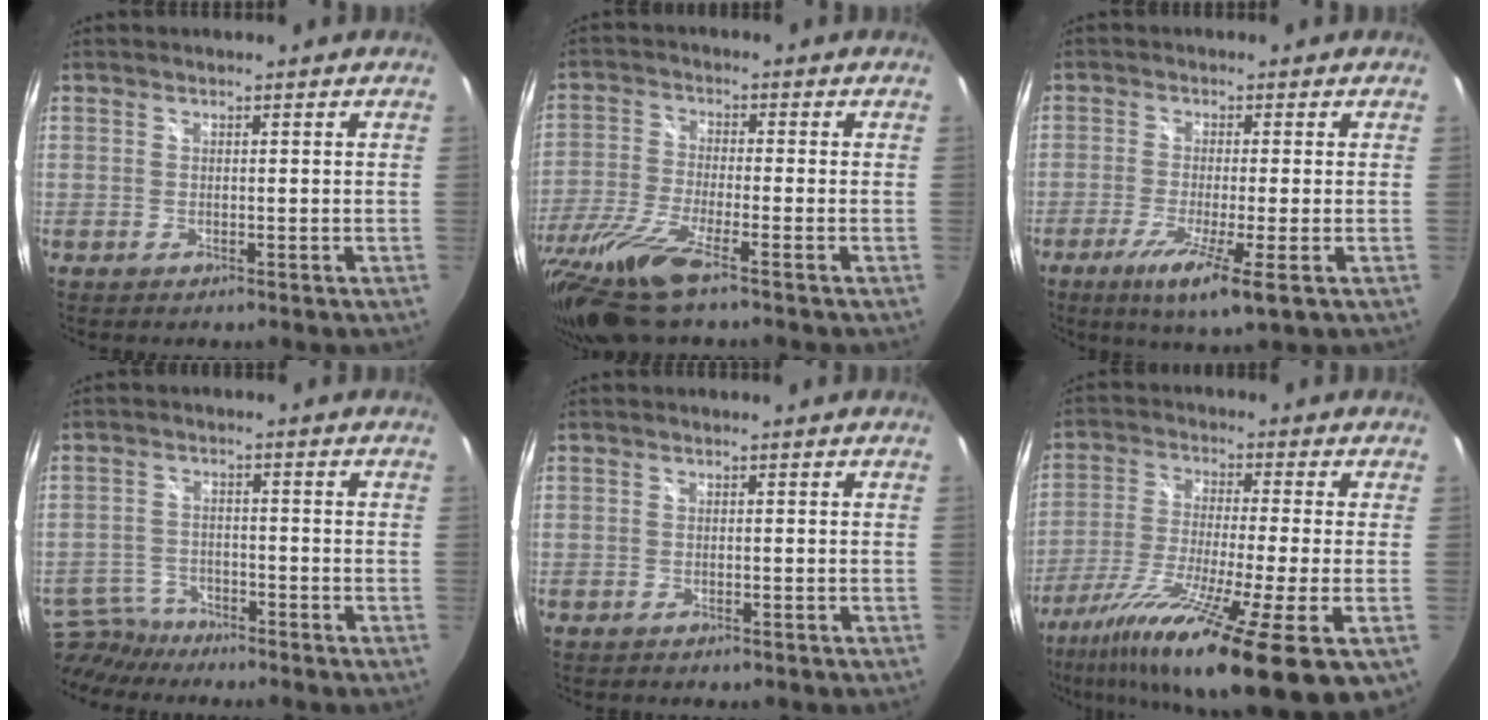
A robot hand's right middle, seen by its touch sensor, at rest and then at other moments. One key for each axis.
{"total": 12.9, "fx": -9.2, "fy": 1.2, "fz": 9.0, "tx": -0.205, "ty": -0.048, "tz": -0.175}
{"total": 8.1, "fx": -3.8, "fy": 0.1, "fz": 7.2, "tx": -0.147, "ty": -0.029, "tz": -0.068}
{"total": 7.7, "fx": -6.9, "fy": 2.9, "fz": 1.7, "tx": -0.053, "ty": 0.005, "tz": -0.127}
{"total": 1.4, "fx": -1.1, "fy": 0.6, "fz": 0.5, "tx": -0.012, "ty": -0.004, "tz": -0.015}
{"total": 20.9, "fx": -10.5, "fy": 2.0, "fz": 18.0, "tx": -0.327, "ty": -0.074, "tz": -0.182}